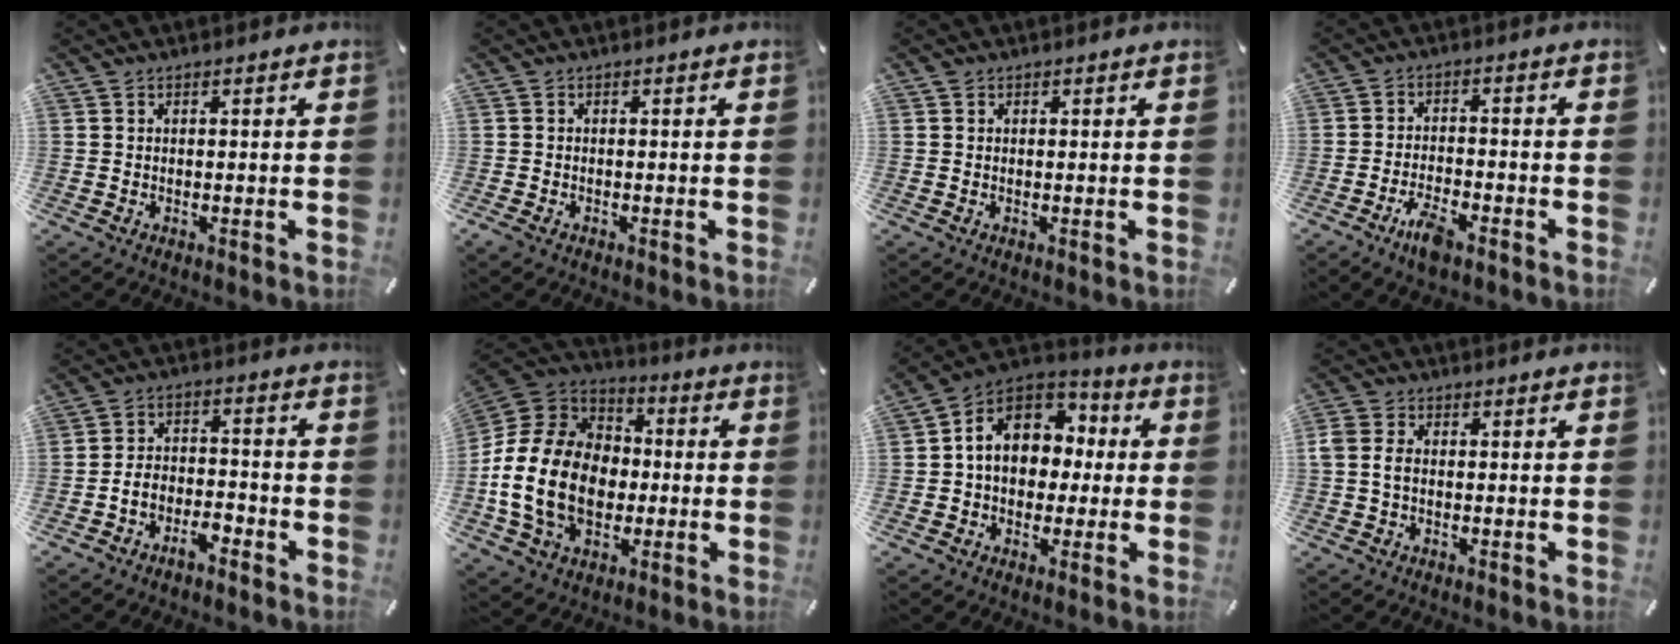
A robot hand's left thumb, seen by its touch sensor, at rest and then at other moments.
{"total": 0.9, "force": [-0.5, 0.6, 0.4], "torque": [-0.006, 0.001, -0.010]}
{"total": 0.7, "force": [0.2, 0.6, 0.2], "torque": [-0.003, 0.004, 0.003]}
{"total": 6.0, "force": [-4.2, 2.2, 3.6], "torque": [-0.080, 0.012, -0.079]}
{"total": 5.6, "force": [-4.3, 2.9, 2.2], "torque": [-0.045, 0.022, -0.083]}
{"total": 20.0, "force": [-3.8, 15.3, 12.4], "torque": [-0.268, 0.025, -0.063]}
{"total": 12.2, "force": [1.3, 10.3, 6.4], "torque": [-0.137, 0.002, 0.024]}
{"total": 3.5, "force": [-0.4, 2.5, 2.4], "torque": [-0.058, 0.002, -0.012]}